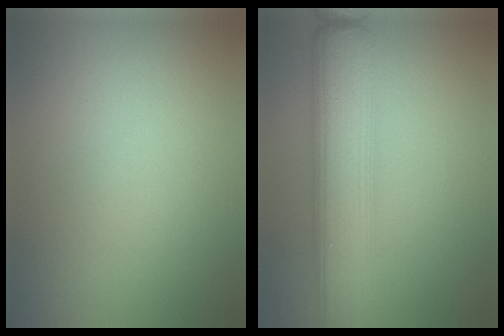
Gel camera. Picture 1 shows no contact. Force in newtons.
{"total": 7.8, "press": 7.8, "slide": 0.1}